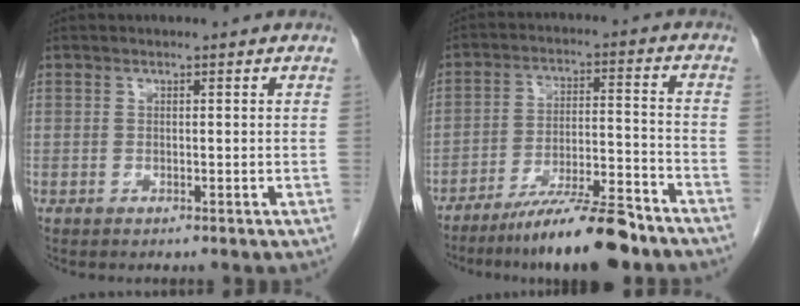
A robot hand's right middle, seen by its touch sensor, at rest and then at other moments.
{"total": 12.0, "force": [-9.8, 0.8, 6.9], "torque": [-0.107, -0.006, -0.165]}